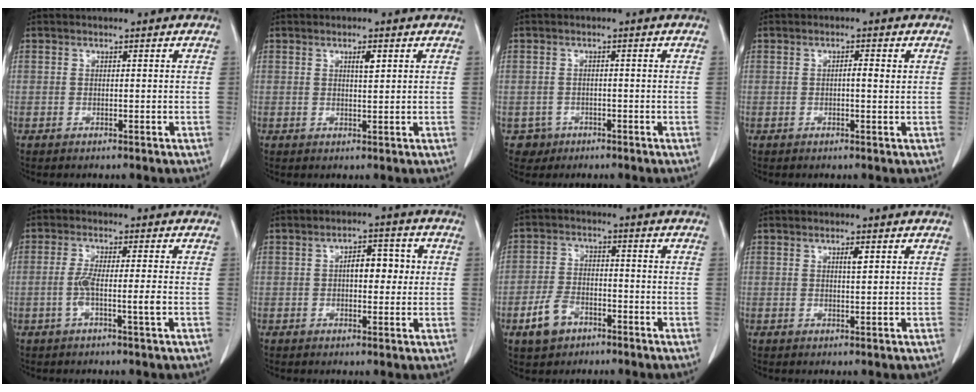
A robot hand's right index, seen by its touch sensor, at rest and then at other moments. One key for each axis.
{"total": 1.9, "fx": 0.8, "fy": 0.3, "fz": 1.6, "tx": -0.030, "ty": -0.002, "tz": 0.013}
{"total": 2.5, "fx": -1.2, "fy": 2.2, "fz": -0.3, "tx": 0.008, "ty": 0.011, "tz": -0.019}
{"total": 1.7, "fx": 0.2, "fy": 0.2, "fz": 1.7, "tx": -0.028, "ty": 0.004, "tz": 0.002}
{"total": 4.3, "fx": -1.2, "fy": -0.3, "fz": 4.1, "tx": -0.084, "ty": -0.001, "tz": -0.022}
{"total": 5.3, "fx": 0.5, "fy": 2.4, "fz": 4.7, "tx": -0.068, "ty": 0.019, "tz": 0.006}
{"total": 6.1, "fx": -3.5, "fy": 3.9, "fz": 3.2, "tx": -0.077, "ty": 0.007, "tz": -0.059}
{"total": 1.8, "fx": 0.7, "fy": 0.8, "fz": 1.4, "tx": -0.023, "ty": -0.002, "tz": 0.011}